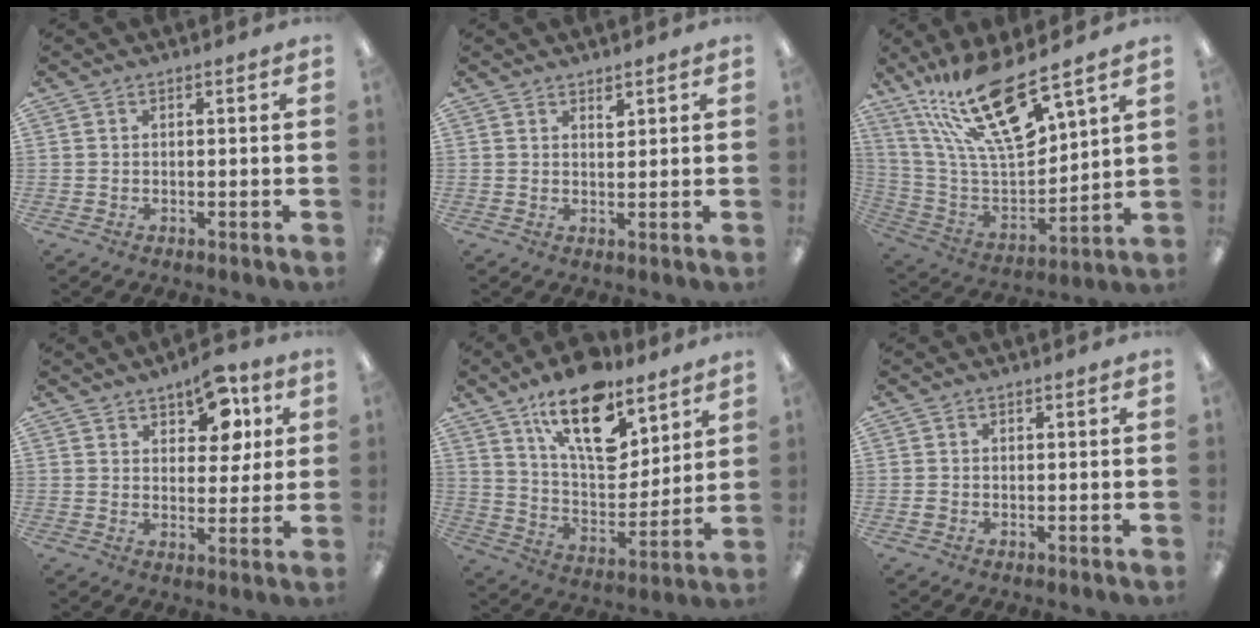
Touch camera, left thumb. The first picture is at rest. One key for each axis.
{"total": 1.8, "fx": 1.5, "fy": 0.7, "fz": 0.5, "tx": 0.003, "ty": -0.008, "tz": 0.026}
{"total": 22.5, "fx": 15.5, "fy": 6.4, "fz": 15.0, "tx": -0.287, "ty": -0.101, "tz": 0.264}
{"total": 10.4, "fx": 6.4, "fy": 5.7, "fz": 6.0, "tx": -0.071, "ty": -0.023, "tz": 0.109}
{"total": 19.2, "fx": 12.1, "fy": 9.0, "fz": 11.8, "tx": -0.191, "ty": -0.063, "tz": 0.209}
{"total": 0.8, "fx": -0.2, "fy": 0.7, "fz": 0.2, "tx": -0.004, "ty": 0.005, "tz": -0.004}